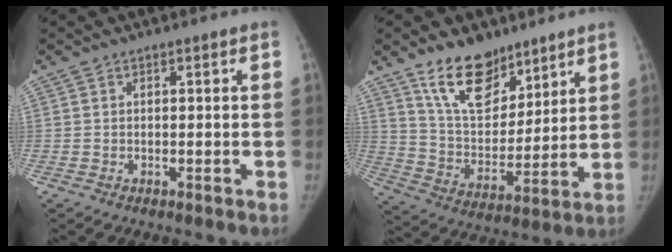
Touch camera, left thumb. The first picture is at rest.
{"total": 15.0, "force": [10.5, 7.9, 7.3], "torque": [-0.084, -0.071, 0.197]}